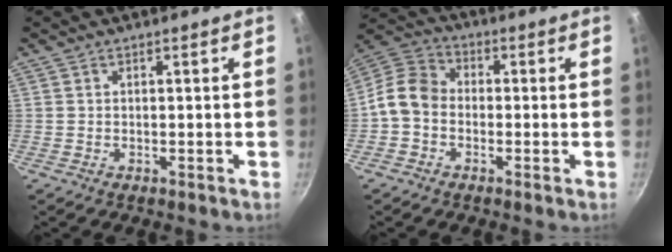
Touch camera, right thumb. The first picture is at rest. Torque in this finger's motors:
{"motor_torque": [1.01, 1.92, 0.81, -1.14, 0.08]}